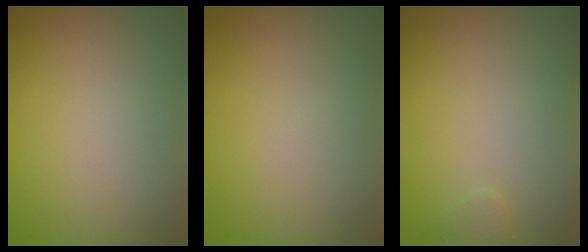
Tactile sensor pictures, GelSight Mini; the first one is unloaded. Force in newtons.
{"total": 0.0}
{"total": 0.5, "press": 0.5, "slide": 0.0}